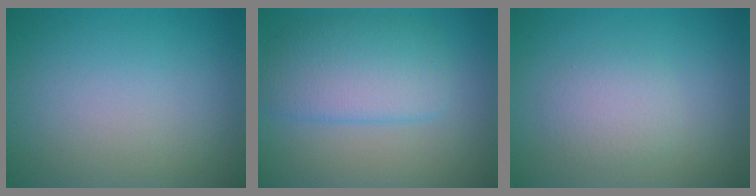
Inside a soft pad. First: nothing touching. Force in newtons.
{"total": 4.8, "press": 4.8, "slide": 0.1}
{"total": 2.0, "press": 2.0, "slide": 0.0}